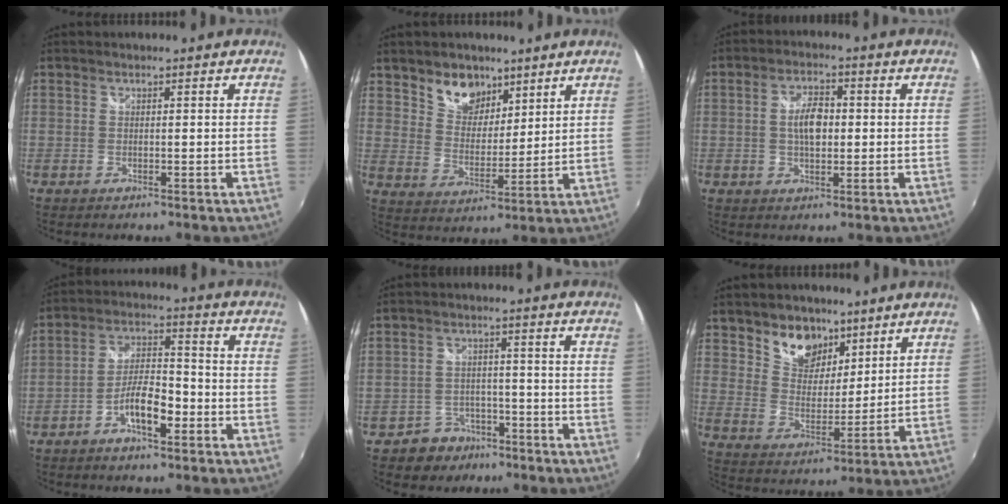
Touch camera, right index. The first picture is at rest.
{"total": 9.0, "force": [6.2, 5.8, 3.0], "torque": [-0.048, 0.011, 0.117]}
{"total": 6.0, "force": [0.1, 3.2, 5.1], "torque": [-0.093, 0.008, 0.003]}
{"total": 7.8, "force": [-4.0, 2.7, 6.1], "torque": [-0.120, 0.012, -0.069]}
{"total": 6.1, "force": [-4.1, 4.5, 0.4], "torque": [-0.023, 0.023, -0.060]}
{"total": 10.3, "force": [6.9, 6.6, 3.8], "torque": [-0.066, 0.004, 0.127]}